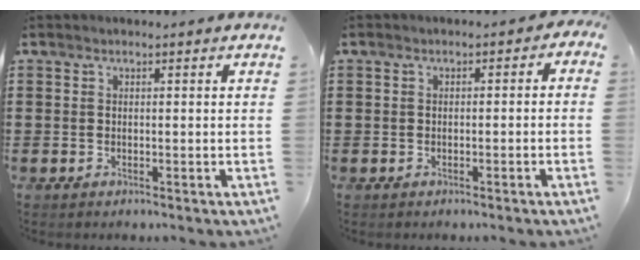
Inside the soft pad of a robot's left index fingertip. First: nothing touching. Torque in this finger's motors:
{"motor_torque": [1.12, -1.02, 0.35, 0.04]}